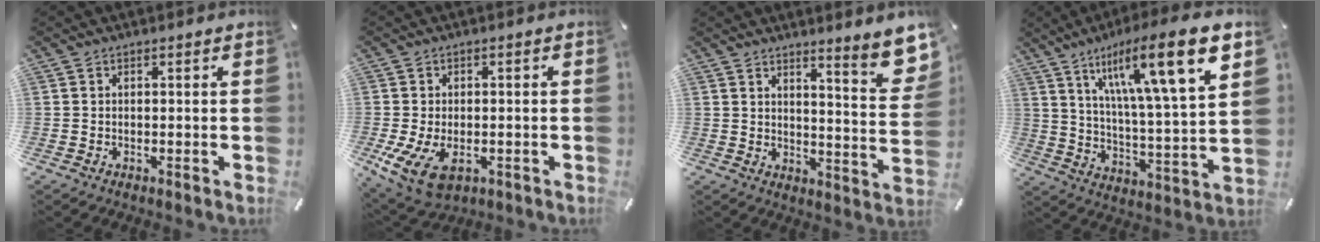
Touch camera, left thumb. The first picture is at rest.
{"total": 8.1, "force": [-2.4, 5.2, 5.7], "torque": [-0.122, -0.003, -0.041]}
{"total": 10.4, "force": [7.7, 1.8, 6.7], "torque": [-0.089, -0.068, 0.130]}
{"total": 19.0, "force": [11.1, 3.9, 15.0], "torque": [-0.243, -0.053, 0.166]}